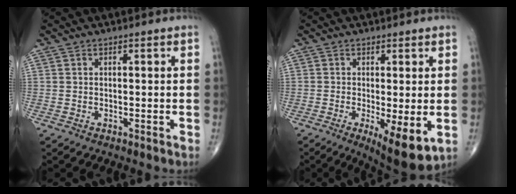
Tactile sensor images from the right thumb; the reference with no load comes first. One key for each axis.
{"total": 8.9, "fx": -2.1, "fy": 2.7, "fz": 8.3, "tx": -0.126, "ty": -0.025, "tz": -0.028}